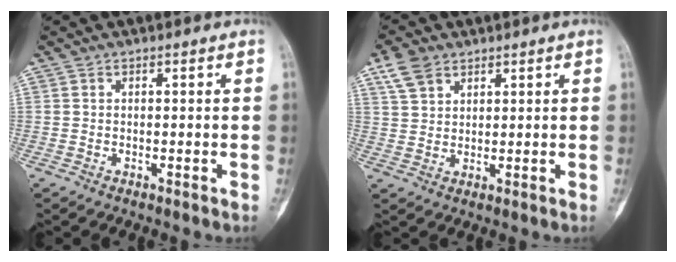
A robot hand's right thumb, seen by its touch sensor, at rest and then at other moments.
{"total": 5.7, "force": [3.6, 3.5, 2.8], "torque": [-0.045, -0.006, 0.074]}